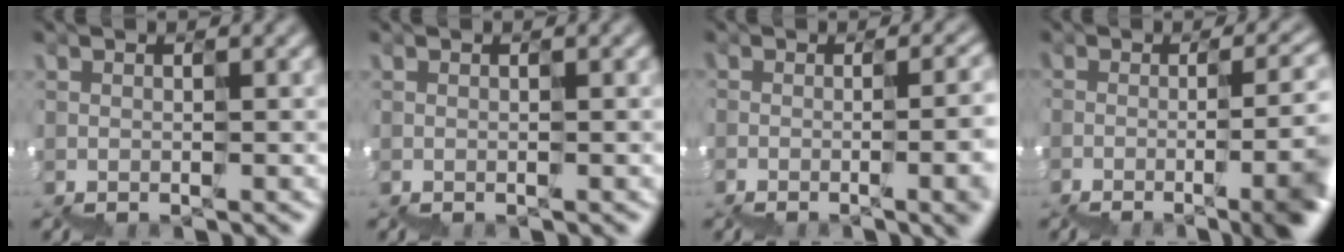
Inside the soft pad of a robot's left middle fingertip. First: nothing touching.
{"total": 0.0}
{"total": 10.2, "force": [-2.3, 4.8, 8.7], "torque": [-0.092, 0.001, -0.009]}
{"total": 9.1, "force": [-2.4, 3.6, 8.0], "torque": [-0.101, 0.001, -0.023]}